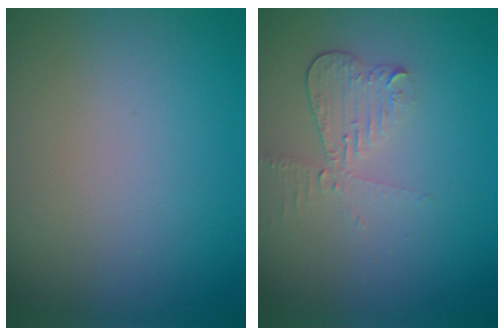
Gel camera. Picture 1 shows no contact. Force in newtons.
{"total": 2.3, "press": 2.1, "slide": 0.8}